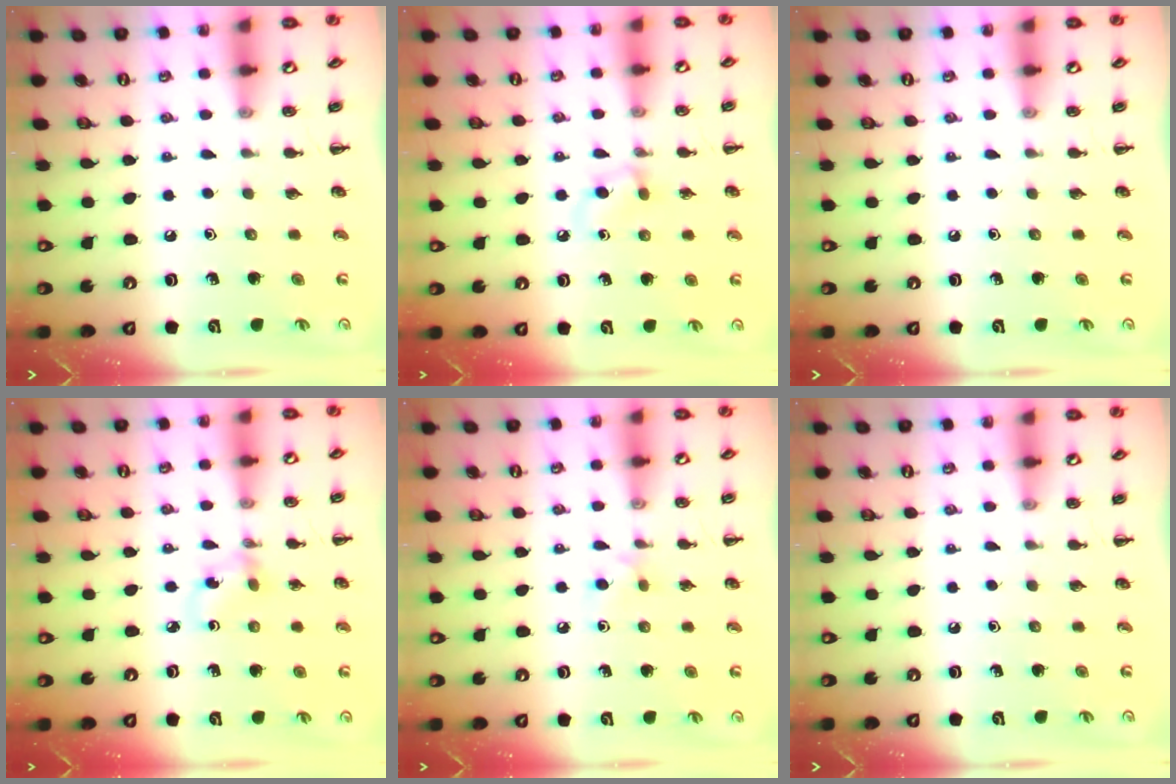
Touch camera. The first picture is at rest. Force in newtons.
{"total": 3.9, "press": 3.6, "slide": 1.5}
{"total": 0.0}
{"total": 2.8, "press": 2.6, "slide": 1.0}
{"total": 4.6, "press": 4.3, "slide": 1.5}
{"total": 0.0}